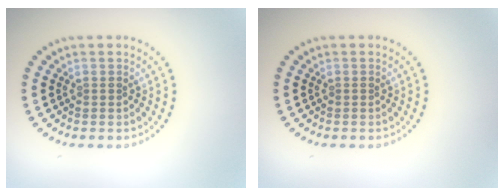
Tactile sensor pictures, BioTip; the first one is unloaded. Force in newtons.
{"total": 0.0}